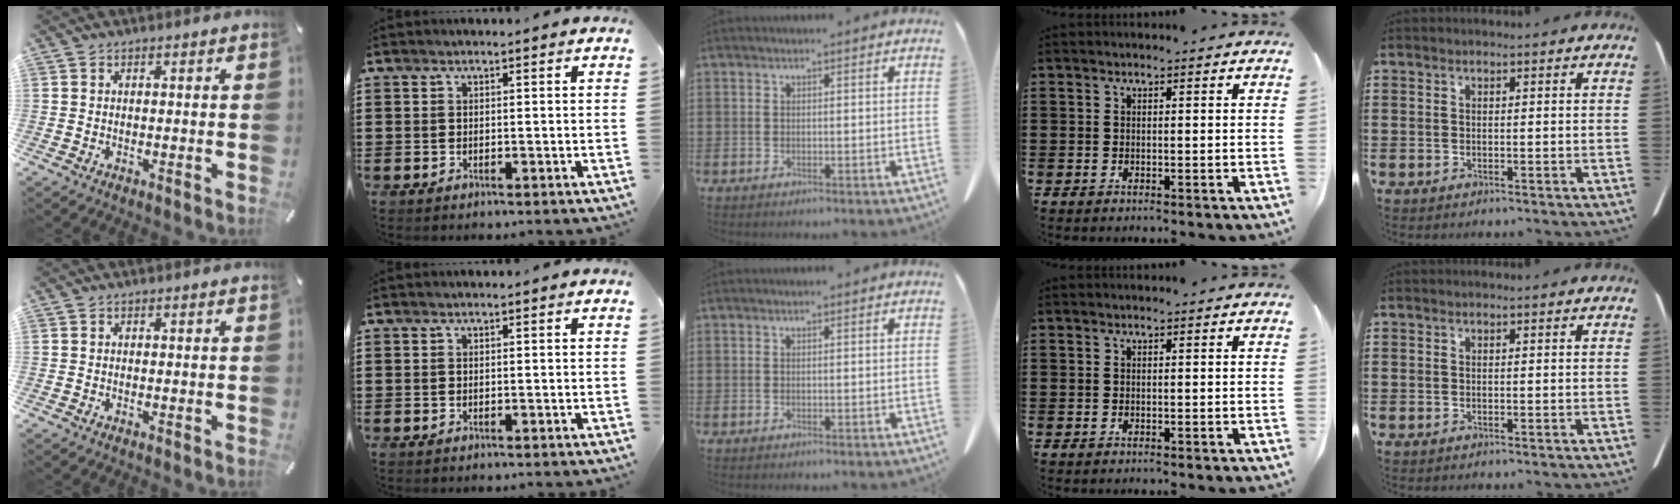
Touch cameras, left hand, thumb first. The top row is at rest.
{}